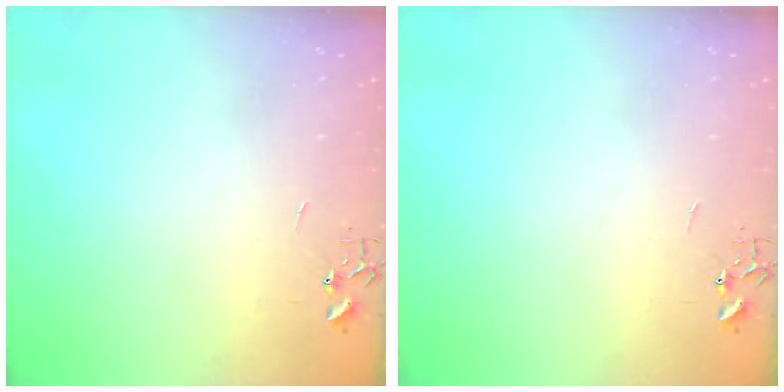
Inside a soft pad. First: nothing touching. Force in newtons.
{"total": 0.0}